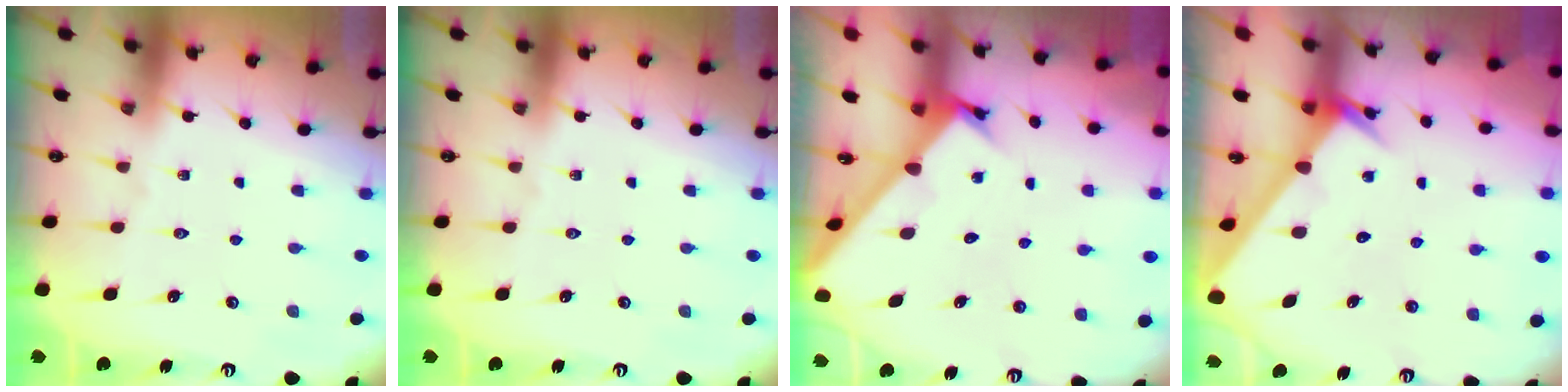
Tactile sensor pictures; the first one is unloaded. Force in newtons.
{"total": 0.0}
{"total": 1.9, "press": 1.9, "slide": 0.2}
{"total": 2.4, "press": 2.4, "slide": 0.1}